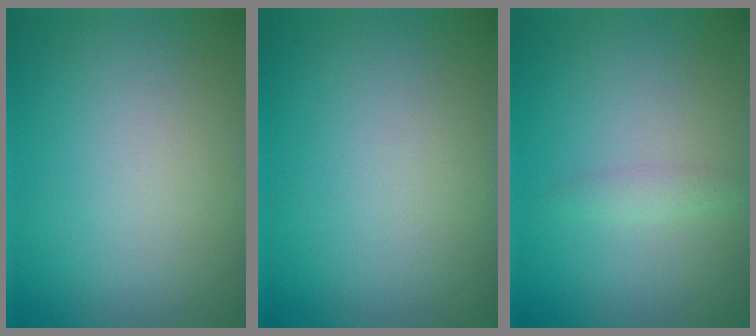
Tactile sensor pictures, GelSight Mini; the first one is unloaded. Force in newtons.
{"total": 0.0}
{"total": 1.0, "press": 1.0, "slide": 0.0}